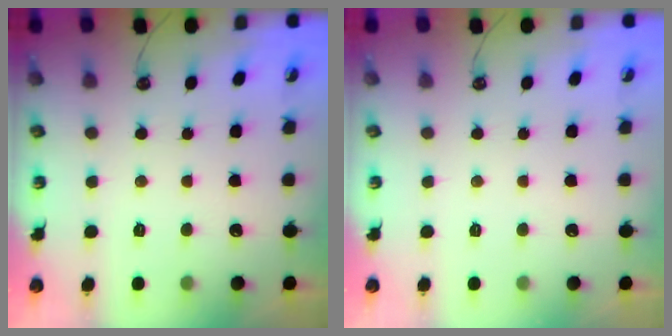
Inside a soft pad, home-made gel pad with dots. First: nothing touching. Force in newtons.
{"total": 0.0}